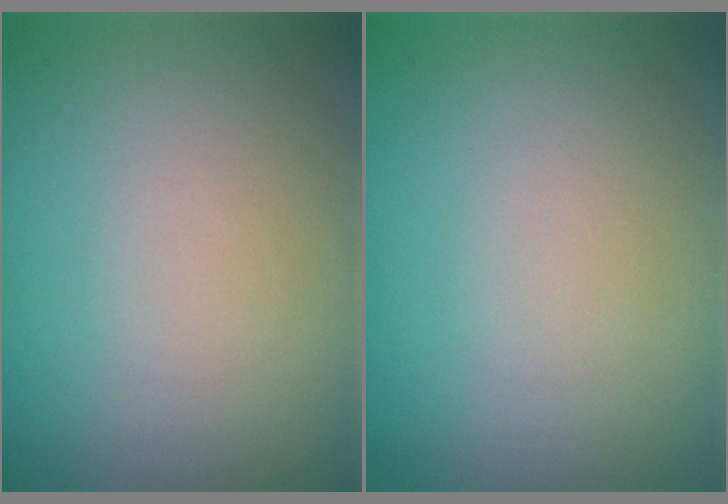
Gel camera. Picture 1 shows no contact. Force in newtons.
{"total": 0.0}